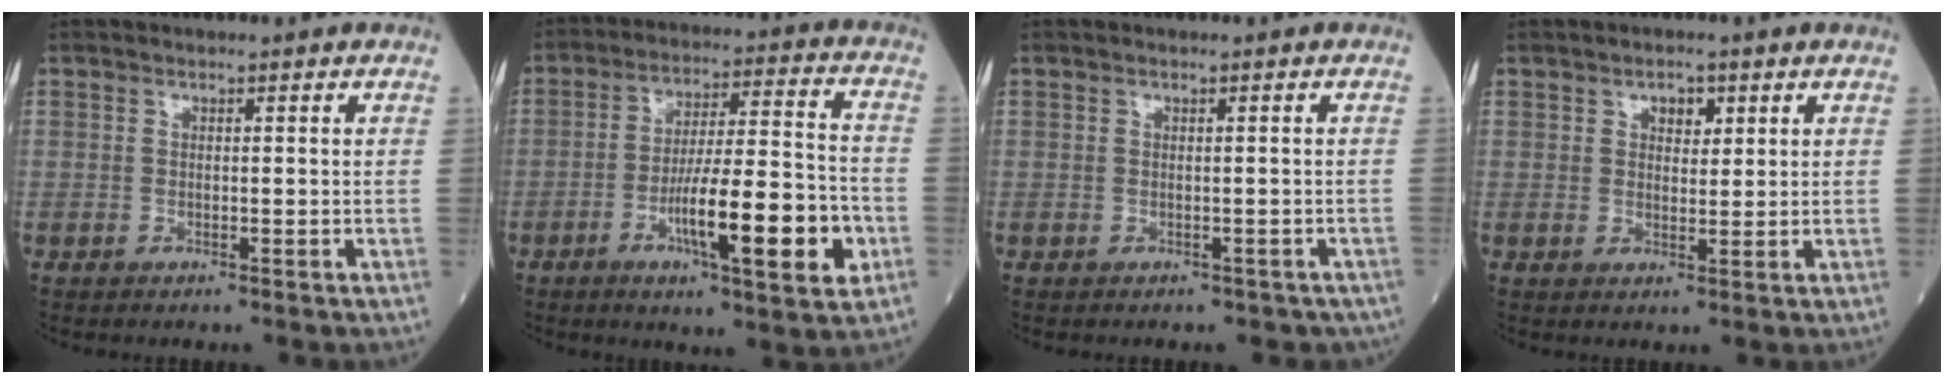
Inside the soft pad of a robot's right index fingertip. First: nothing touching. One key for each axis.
{"total": 15.4, "fx": -5.3, "fy": 2.0, "fz": 14.3, "tx": -0.236, "ty": -0.002, "tz": -0.083}
{"total": 4.2, "fx": -3.2, "fy": 2.4, "fz": 1.3, "tx": -0.008, "ty": 0.012, "tz": -0.030}
{"total": 2.7, "fx": 1.3, "fy": 1.6, "fz": 1.7, "tx": -0.021, "ty": 0.002, "tz": 0.019}